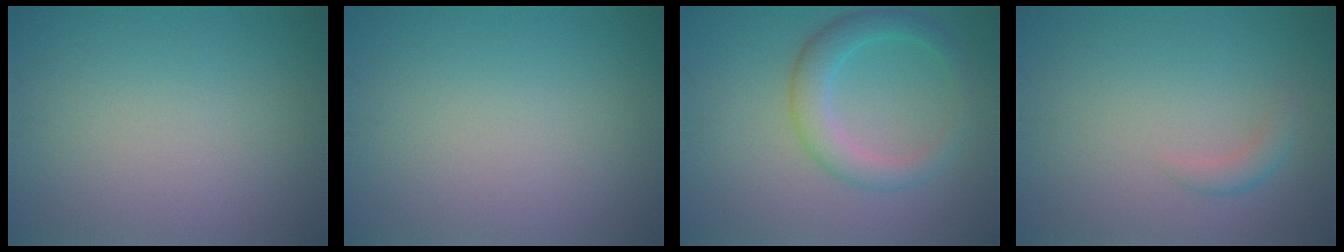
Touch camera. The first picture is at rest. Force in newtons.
{"total": 0.0}
{"total": 3.9, "press": 3.9, "slide": 0.3}
{"total": 1.4, "press": 1.4, "slide": 0.1}